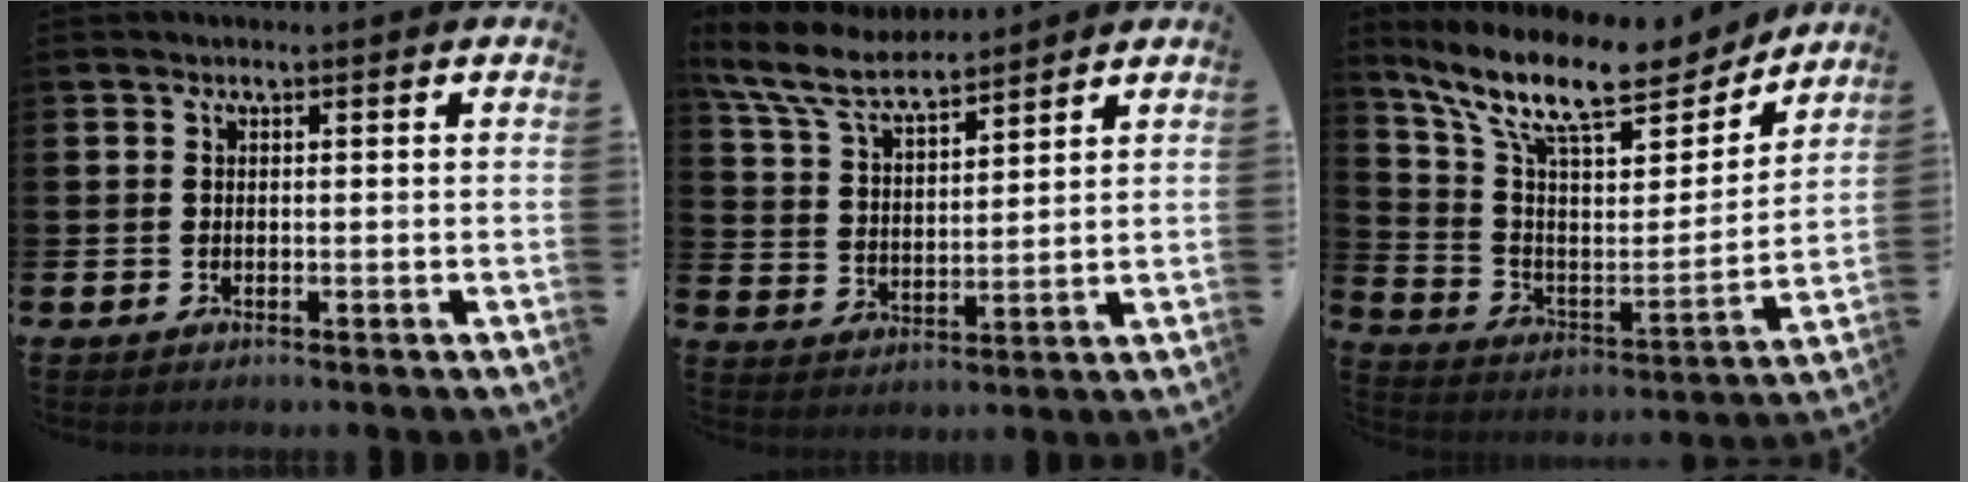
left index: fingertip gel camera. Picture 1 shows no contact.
{"total": 8.0, "force": [7.3, 1.7, 2.7], "torque": [-0.079, -0.037, 0.129]}
{"total": 13.7, "force": [11.2, 3.7, 6.9], "torque": [-0.158, -0.068, 0.193]}